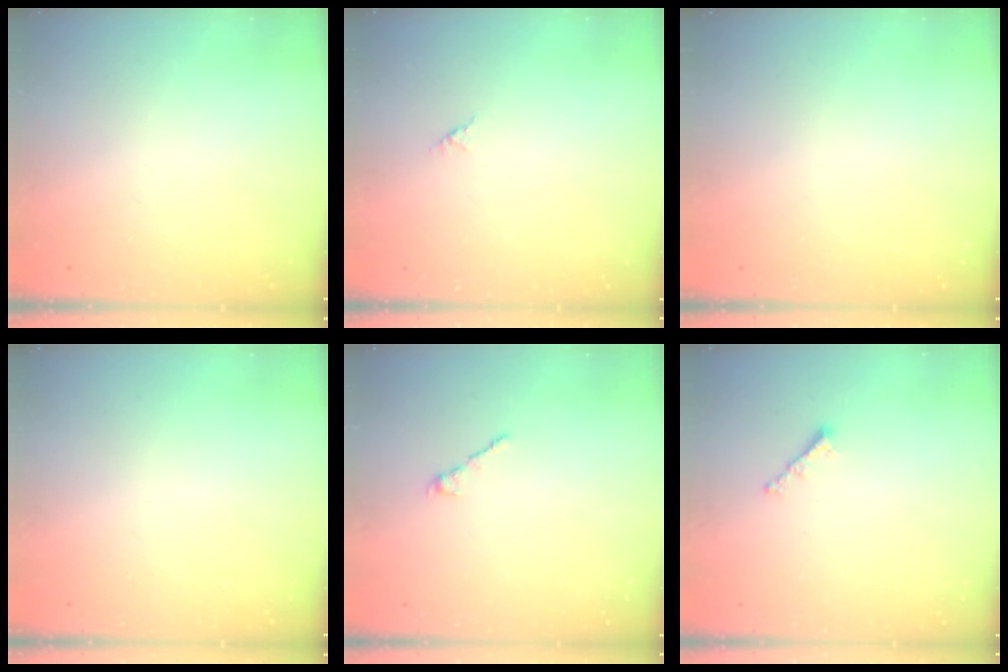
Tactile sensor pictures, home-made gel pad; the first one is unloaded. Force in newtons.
{"total": 1.2, "press": 1.2, "slide": 0.3}
{"total": 0.0}
{"total": 0.0}
{"total": 1.7, "press": 1.5, "slide": 0.6}
{"total": 1.8, "press": 1.7, "slide": 0.5}